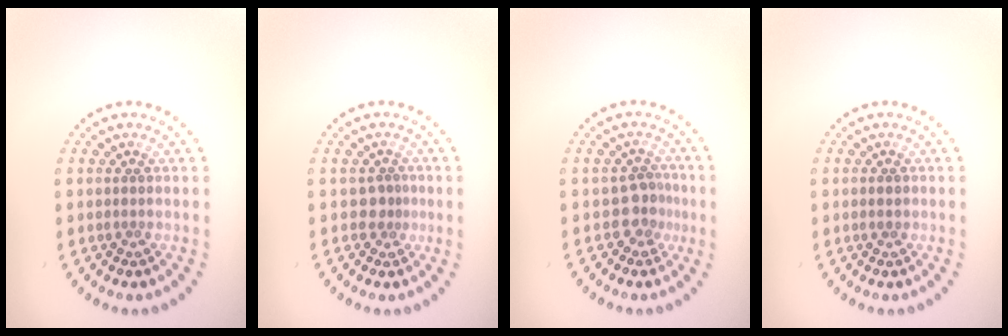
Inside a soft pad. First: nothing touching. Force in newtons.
{"total": 1.1, "press": 0.7, "slide": 0.9}
{"total": 2.2, "press": 1.7, "slide": 1.5}
{"total": 0.8, "press": 0.8, "slide": 0.1}